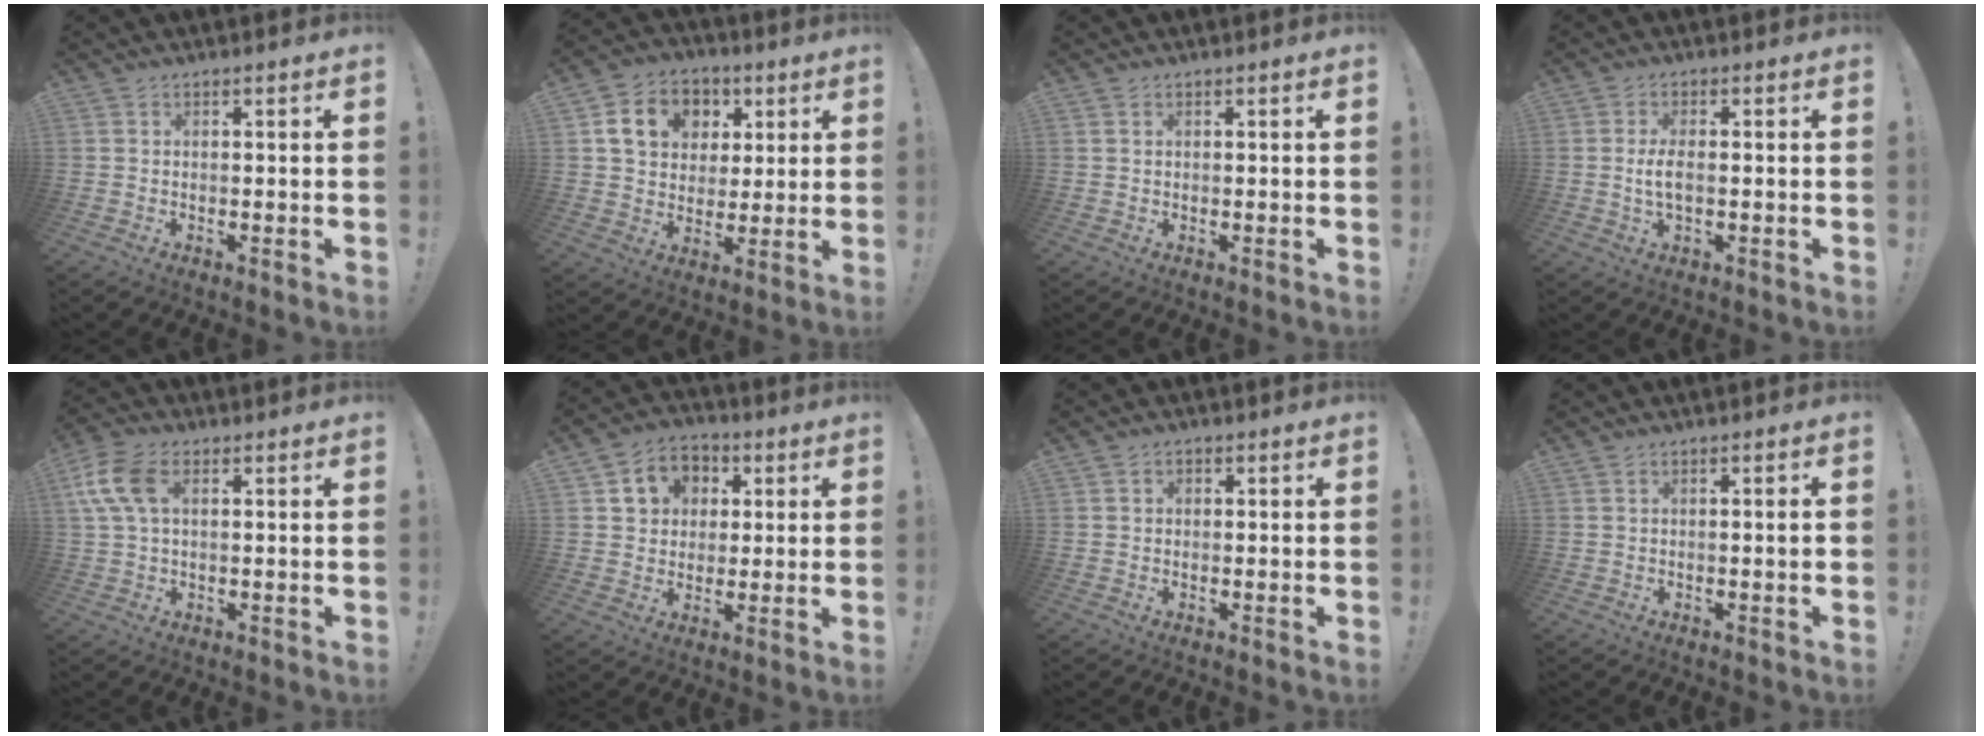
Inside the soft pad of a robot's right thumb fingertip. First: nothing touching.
{"total": 13.5, "force": [4.6, 11.0, 6.4], "torque": [-0.091, -0.007, 0.093]}
{"total": 0.7, "force": [0.4, 0.4, 0.4], "torque": [-0.009, 0.002, 0.007]}
{"total": 4.5, "force": [-0.4, 1.6, 4.2], "torque": [-0.080, -0.004, -0.011]}
{"total": 10.3, "force": [2.8, 6.2, 7.8], "torque": [-0.170, 0.008, 0.055]}
{"total": 9.6, "force": [3.0, 8.6, 3.2], "torque": [-0.046, -0.007, 0.062]}
{"total": 1.1, "force": [0.0, 1.0, 0.4], "torque": [0.000, 0.001, -0.001]}
{"total": 1.5, "force": [0.1, -0.1, 1.5], "torque": [-0.023, -0.001, 0.000]}